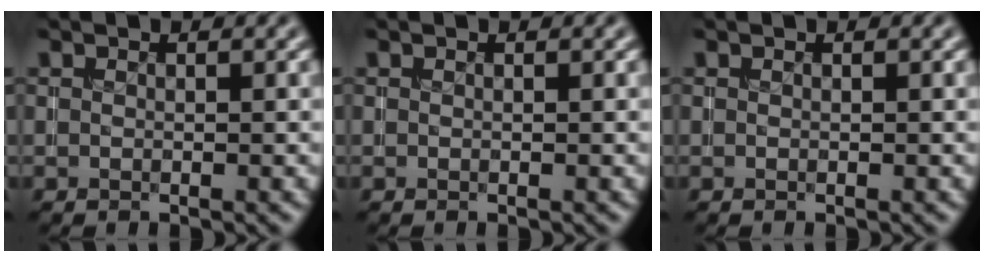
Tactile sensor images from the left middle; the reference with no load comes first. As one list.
[{"total": 0.0}, {"total": 0.0}]